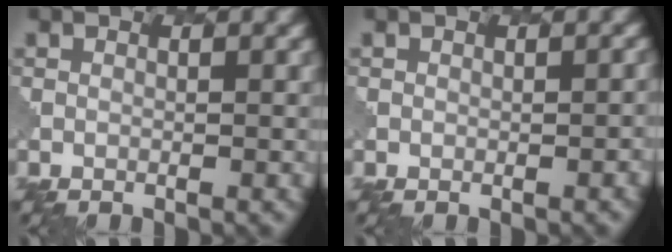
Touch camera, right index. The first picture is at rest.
{"total": 2.5, "force": [-0.7, 1.8, 1.5], "torque": [-0.004, 0.000, -0.001]}